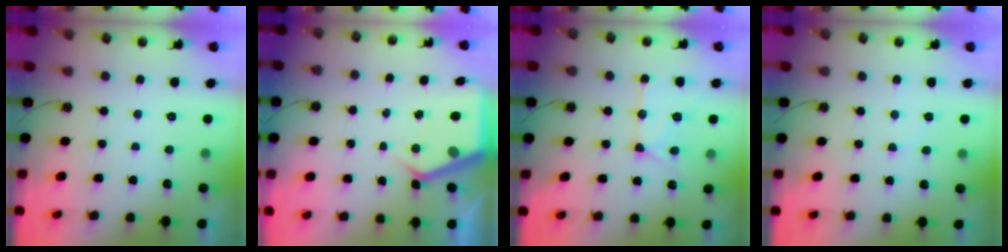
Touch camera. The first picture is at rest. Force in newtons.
{"total": 5.4, "press": 5.4, "slide": 0.8}
{"total": 12.3, "press": 12.3, "slide": 0.9}
{"total": 4.8, "press": 4.8, "slide": 0.6}